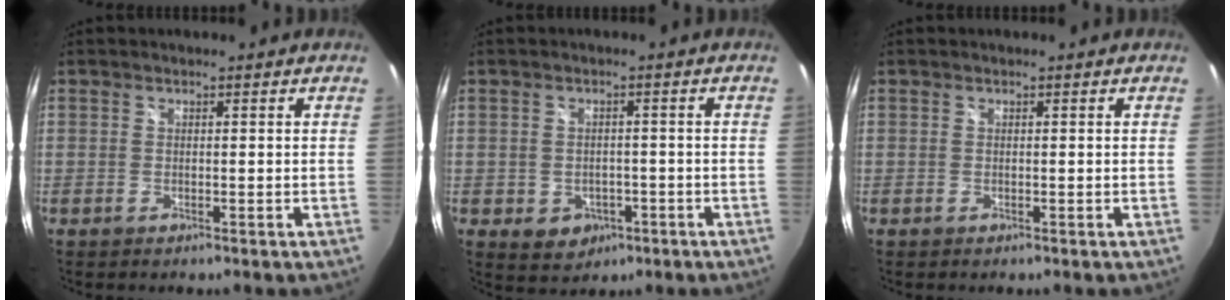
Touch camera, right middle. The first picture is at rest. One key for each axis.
{"total": 5.8, "fx": -2.2, "fy": 4.8, "fz": 2.4, "tx": -0.057, "ty": -0.002, "tz": -0.018}
{"total": 0.0}